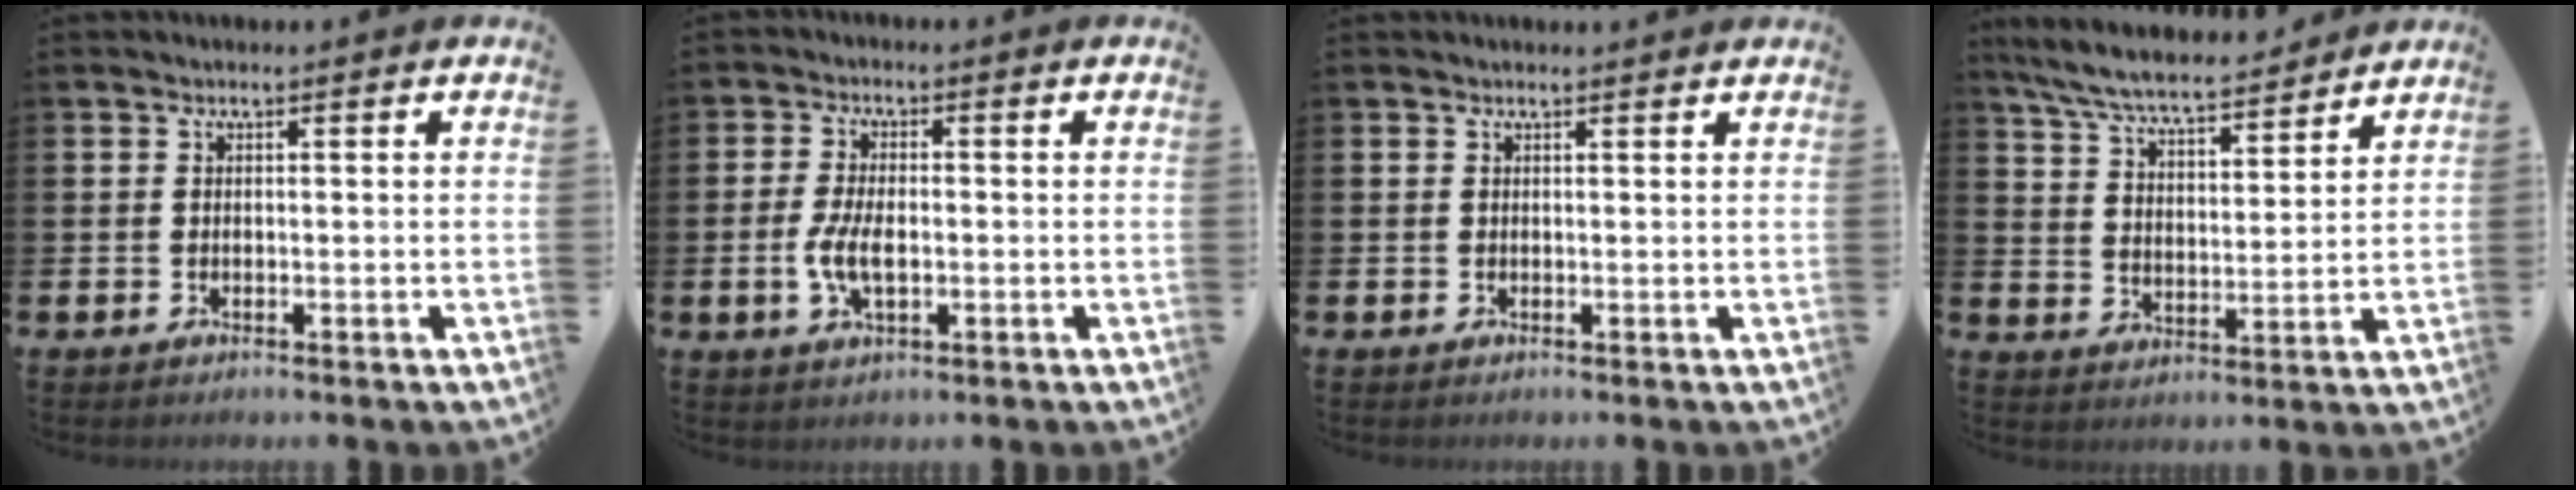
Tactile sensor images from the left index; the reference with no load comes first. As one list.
[{"total": 4.8, "force": [-0.6, 2.3, 4.1], "torque": [-0.073, 0.001, -0.014]}, {"total": 0.5, "force": [0.5, 0.0, 0.1], "torque": [0.007, -0.004, 0.008]}, {"total": 7.4, "force": [6.9, 0.9, 2.4], "torque": [-0.077, -0.042, 0.121]}]